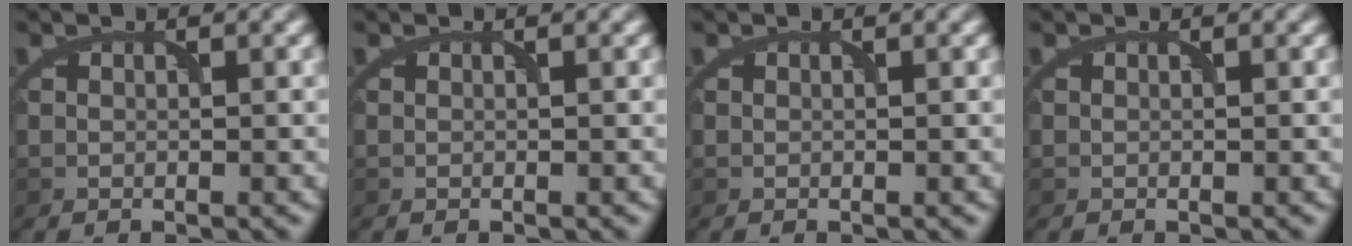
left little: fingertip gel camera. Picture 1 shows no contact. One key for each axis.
{"total": 0.0}
{"total": 0.0}
{"total": 0.0}